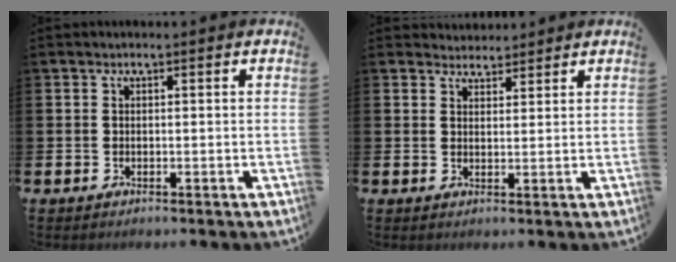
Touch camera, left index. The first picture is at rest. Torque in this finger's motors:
{"motor_torque": [-0.14, 0.05, -0.44, -0.02]}